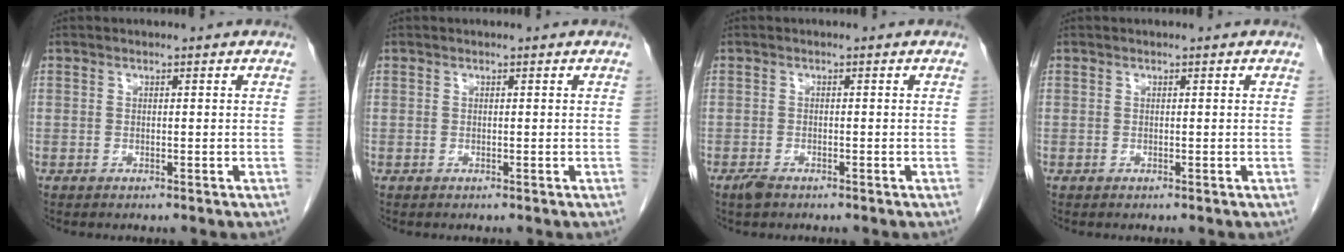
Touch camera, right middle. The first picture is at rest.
{"total": 0.0}
{"total": 1.6, "force": [-1.2, 0.6, 0.9], "torque": [-0.023, -0.002, -0.020]}
{"total": 0.0}